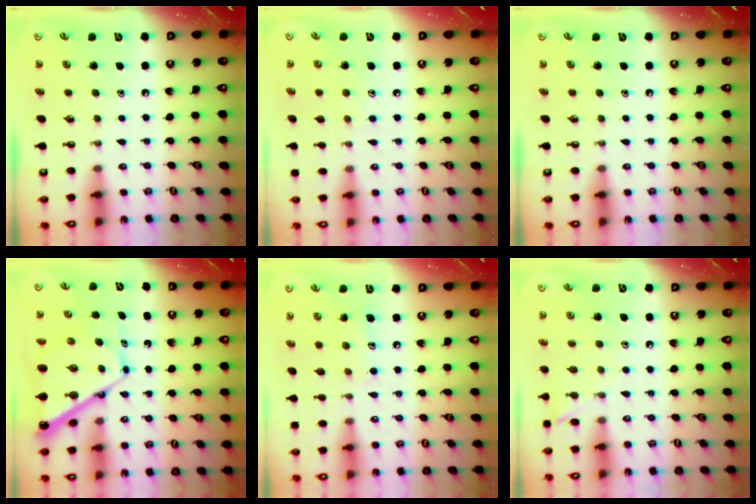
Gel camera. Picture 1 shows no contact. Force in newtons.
{"total": 6.2, "press": 6.2, "slide": 0.6}
{"total": 0.0}
{"total": 10.5, "press": 10.5, "slide": 1.0}
{"total": 6.5, "press": 6.5, "slide": 0.4}
{"total": 6.2, "press": 6.1, "slide": 0.6}